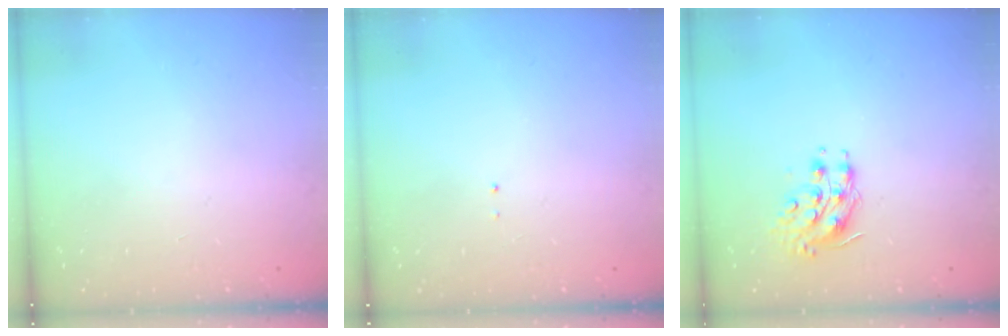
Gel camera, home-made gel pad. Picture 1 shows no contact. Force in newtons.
{"total": 0.7, "press": 0.7, "slide": 0.1}
{"total": 8.4, "press": 8.4, "slide": 0.5}